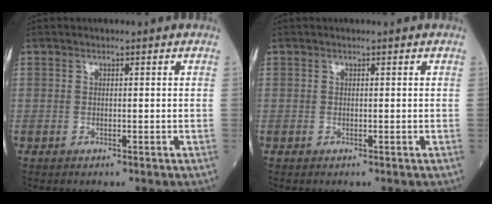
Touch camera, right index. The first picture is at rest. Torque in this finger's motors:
{"motor_torque": [0.01, 0.01, 0.00, -0.01]}